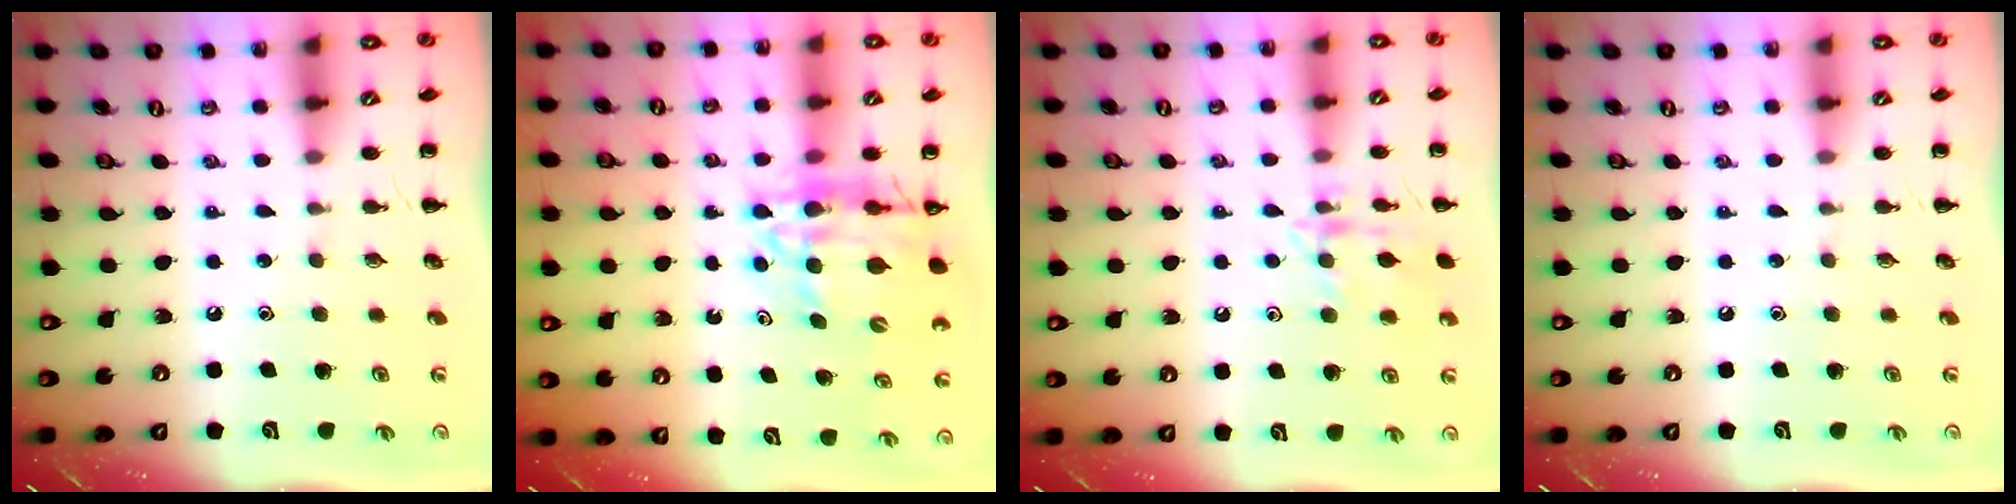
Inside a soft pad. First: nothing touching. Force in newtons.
{"total": 15.4, "press": 14.8, "slide": 4.4}
{"total": 11.4, "press": 11.4, "slide": 0.7}
{"total": 0.0}